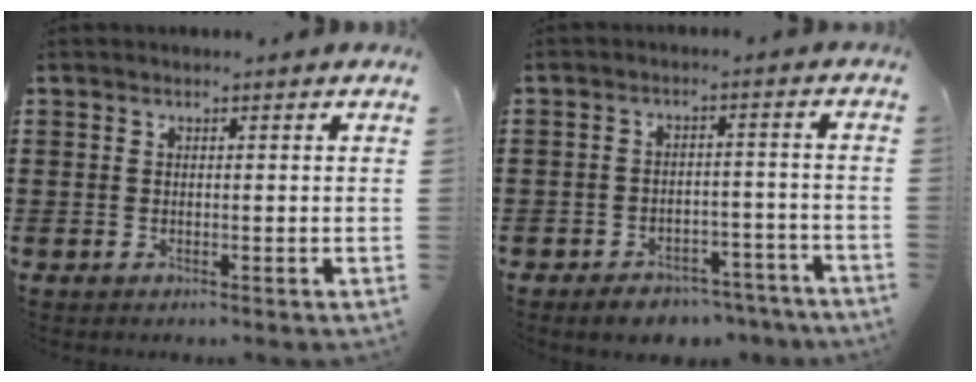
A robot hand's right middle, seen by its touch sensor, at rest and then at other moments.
{"total": 3.7, "force": [-3.6, 0.8, 0.7], "torque": [-0.014, 0.010, -0.072]}